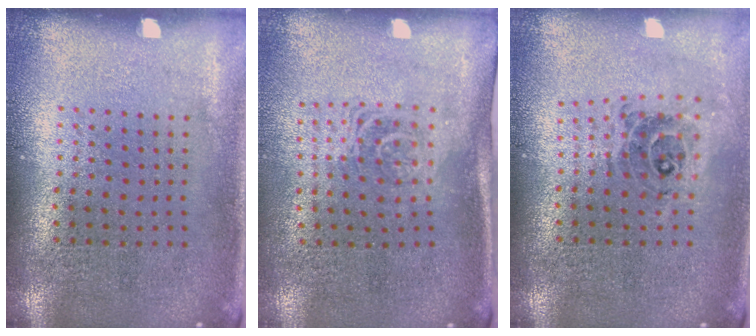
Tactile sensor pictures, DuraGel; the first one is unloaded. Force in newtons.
{"total": 1.6, "press": 1.2, "slide": 1.0}
{"total": 0.7, "press": 0.7, "slide": 0.1}